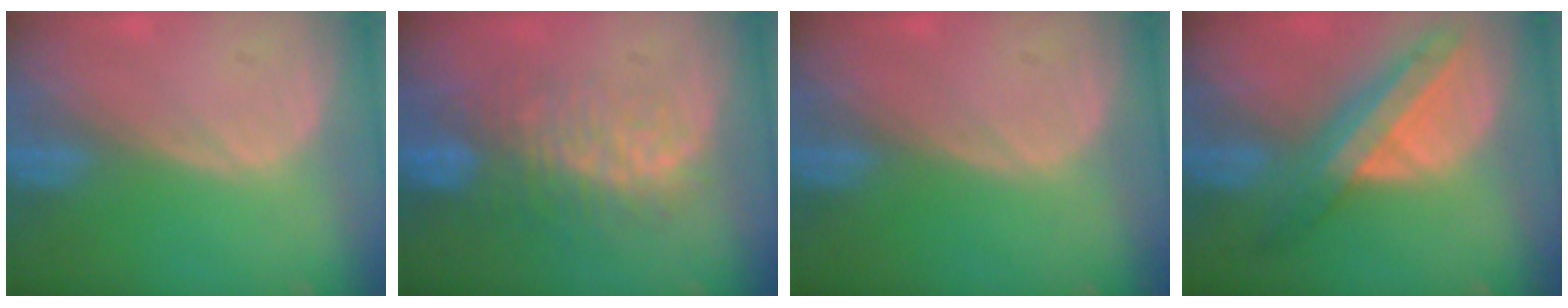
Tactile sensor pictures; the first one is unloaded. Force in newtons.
{"total": 8.9, "press": 7.9, "slide": 4.2}
{"total": 0.0}
{"total": 8.7, "press": 7.4, "slide": 4.5}